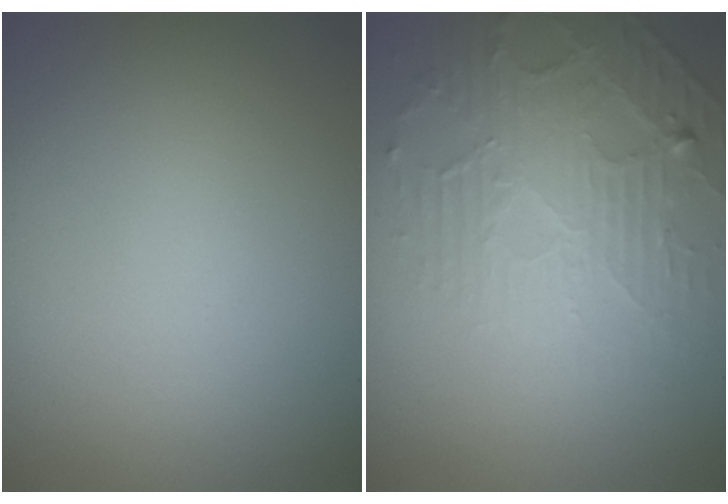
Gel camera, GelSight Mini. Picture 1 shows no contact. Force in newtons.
{"total": 4.6, "press": 3.5, "slide": 3.0}